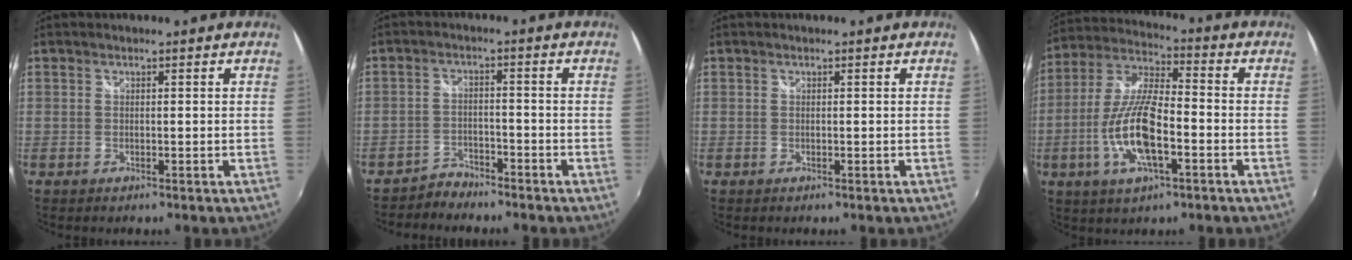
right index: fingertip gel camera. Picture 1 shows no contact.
{"total": 3.9, "force": [-3.6, 1.4, 0.0], "torque": [-0.009, 0.006, -0.065]}
{"total": 0.0}
{"total": 14.2, "force": [-4.5, 4.5, 12.7], "torque": [-0.266, -0.005, -0.087]}